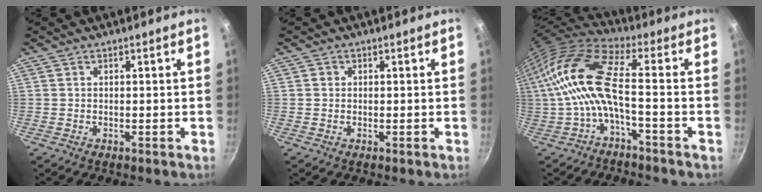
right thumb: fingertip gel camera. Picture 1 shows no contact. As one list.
[{"total": 0.7, "force": [0.1, 0.6, 0.1], "torque": [0.002, 0.002, -0.001]}, {"total": 15.1, "force": [-1.9, 5.0, 14.1], "torque": [-0.310, 0.033, -0.051]}]